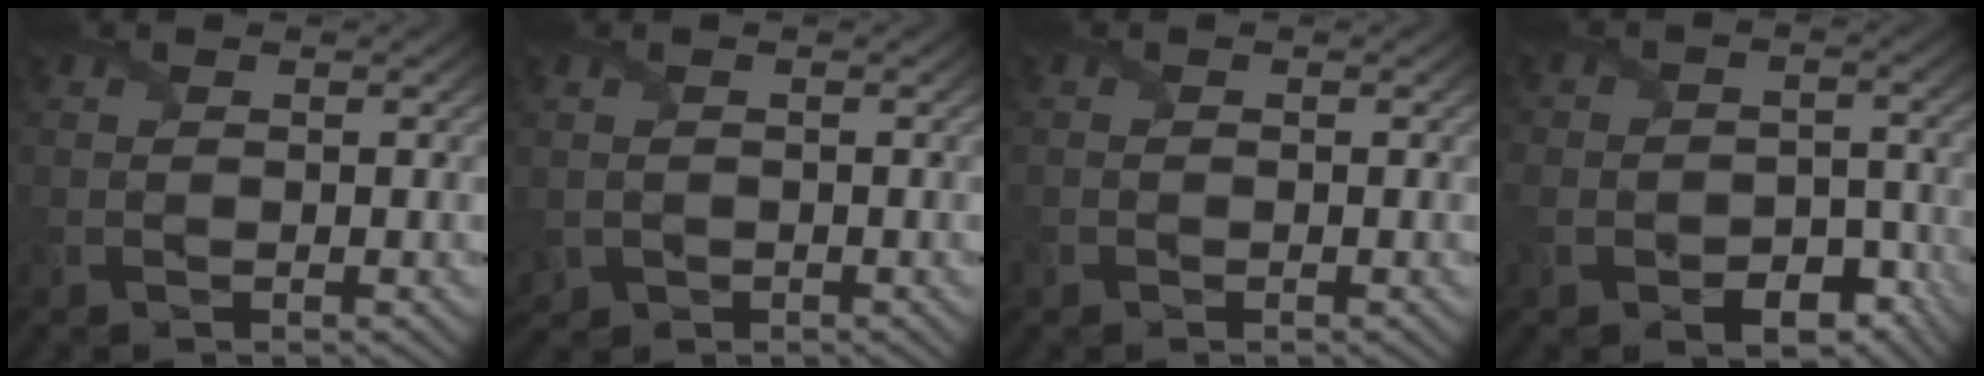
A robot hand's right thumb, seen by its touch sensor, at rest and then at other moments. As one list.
[{"total": 1.9, "force": [-0.5, 1.8, 0.5], "torque": [-0.023, -0.014, -0.013]}, {"total": 0.6, "force": [-0.4, 0.5, -0.2], "torque": [0.007, -0.005, -0.007]}, {"total": 12.1, "force": [-6.0, 9.5, 4.4], "torque": [-0.100, -0.051, -0.094]}]